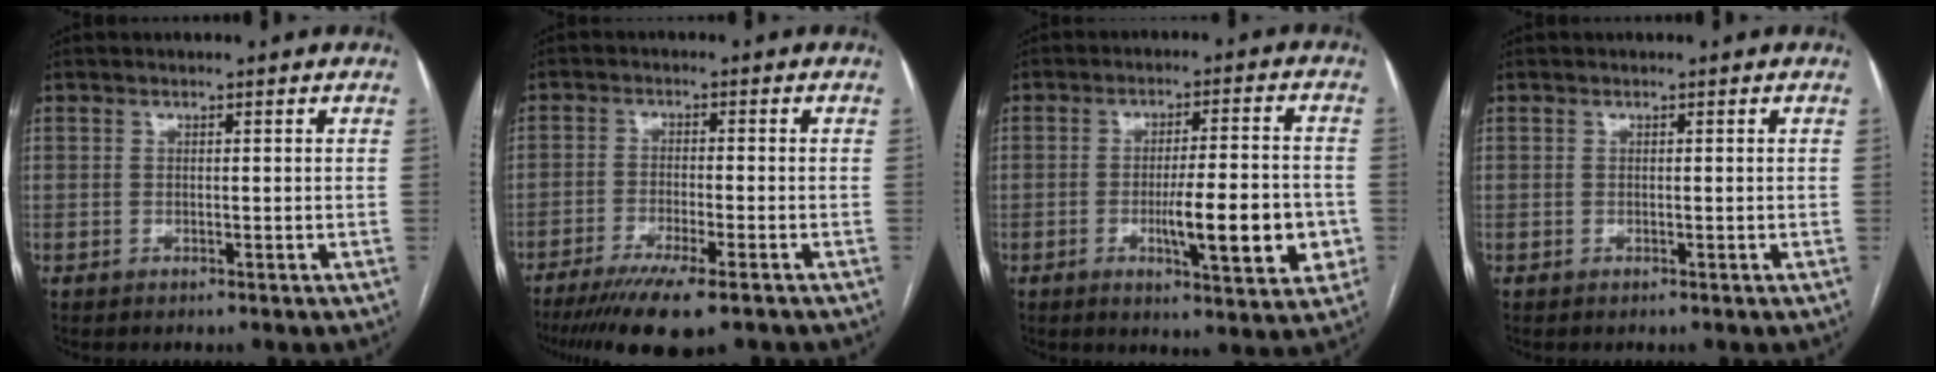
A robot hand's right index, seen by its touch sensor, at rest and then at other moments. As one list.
[{"total": 11.4, "force": [-8.4, 1.2, 7.6], "torque": [-0.115, -0.024, -0.131]}, {"total": 11.7, "force": [-3.0, 2.1, 11.2], "torque": [-0.161, 0.000, -0.038]}, {"total": 0.0}]